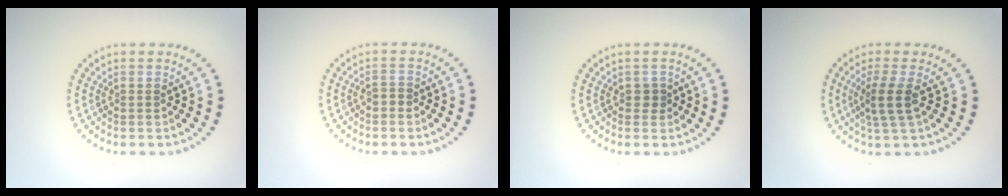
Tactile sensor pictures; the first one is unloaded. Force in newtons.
{"total": 0.8, "press": 0.8, "slide": 0.2}
{"total": 0.9, "press": 0.8, "slide": 0.4}
{"total": 2.7, "press": 2.2, "slide": 1.6}